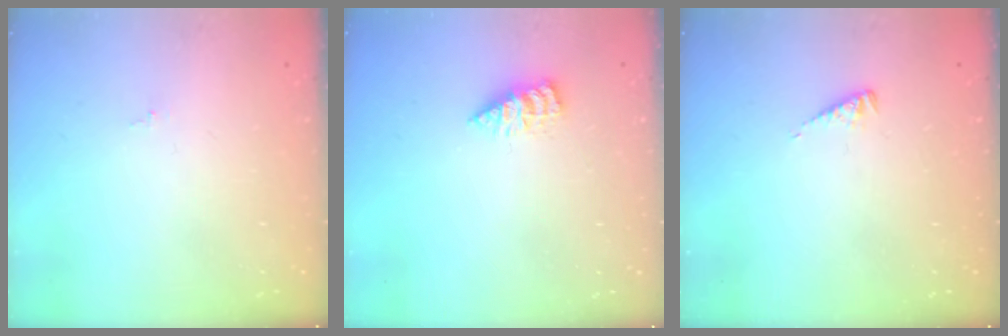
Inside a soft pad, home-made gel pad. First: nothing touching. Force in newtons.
{"total": 2.9, "press": 2.8, "slide": 0.4}
{"total": 2.7, "press": 2.7, "slide": 0.3}